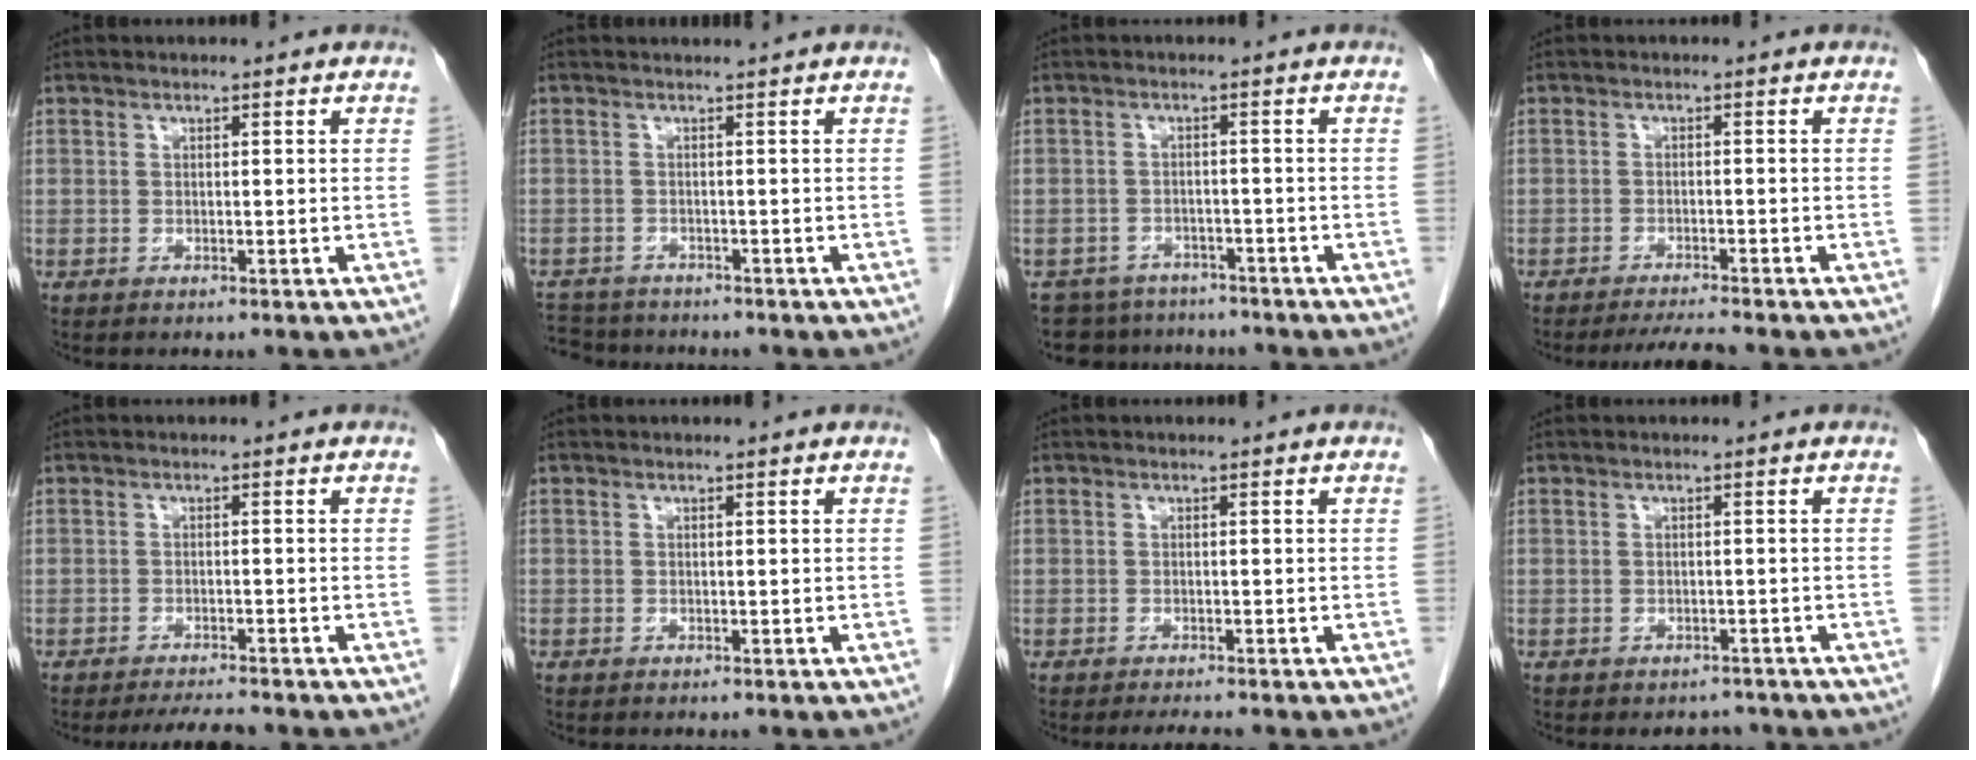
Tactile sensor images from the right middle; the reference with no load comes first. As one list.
[{"total": 4.8, "force": [-3.8, 1.9, 2.4], "torque": [-0.041, 0.023, -0.052]}, {"total": 8.2, "force": [-7.4, 3.7, 0.5], "torque": [-0.009, 0.009, -0.093]}, {"total": 3.6, "force": [-3.3, -0.7, 1.1], "torque": [-0.020, -0.015, -0.055]}, {"total": 3.8, "force": [-3.6, 0.0, 1.3], "torque": [-0.021, -0.013, -0.058]}, {"total": 0.0}, {"total": 2.3, "force": [-2.1, 0.2, 1.0], "torque": [-0.015, -0.006, -0.029]}, {"total": 2.4, "force": [-2.1, 1.2, 0.2], "torque": [-0.003, 0.002, -0.028]}]